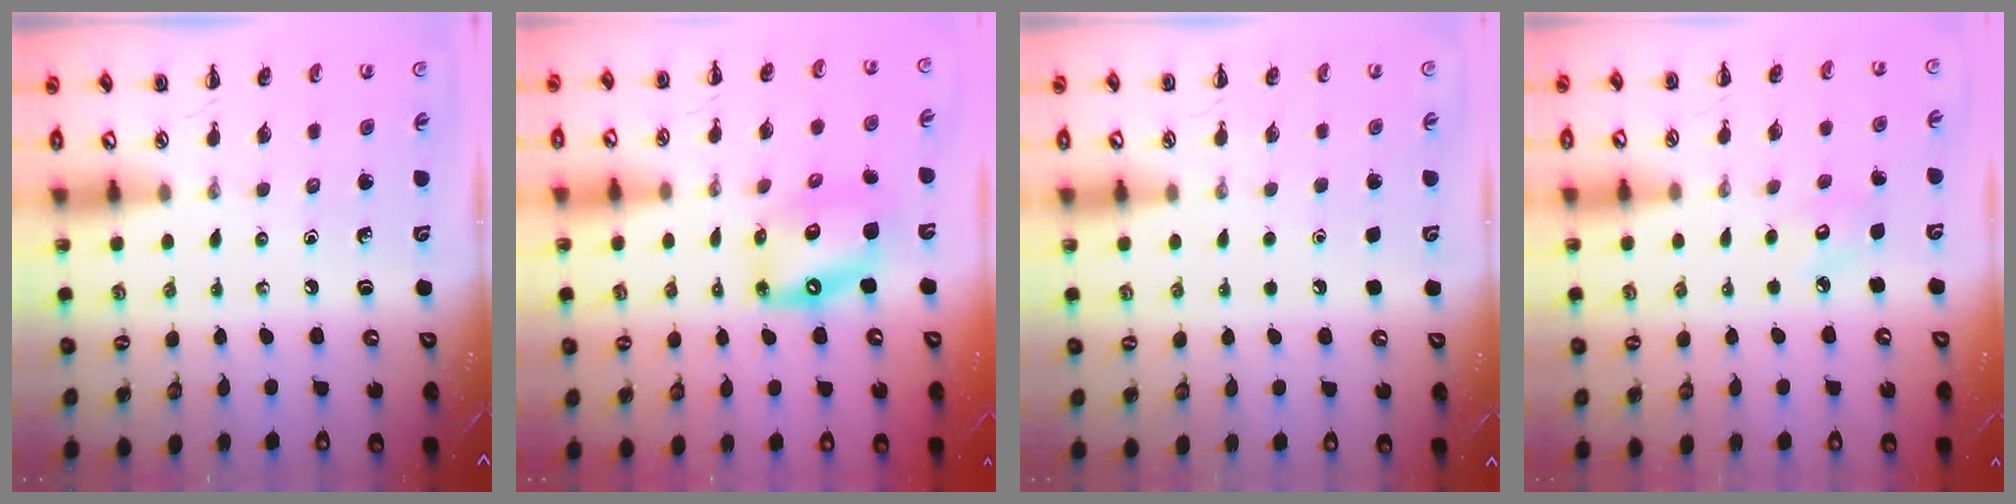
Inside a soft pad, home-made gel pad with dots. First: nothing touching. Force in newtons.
{"total": 13.5, "press": 13.1, "slide": 3.4}
{"total": 1.8, "press": 1.7, "slide": 0.1}
{"total": 3.9, "press": 3.8, "slide": 0.9}